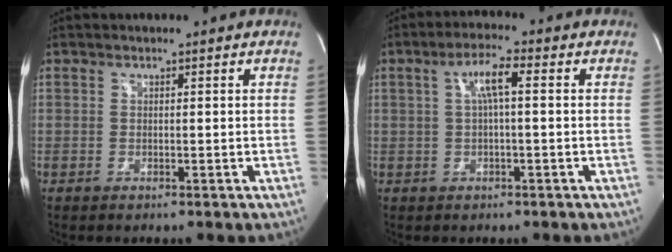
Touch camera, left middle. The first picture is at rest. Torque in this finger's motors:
{"motor_torque": [0.99, 0.26, 0.31, 0.06]}